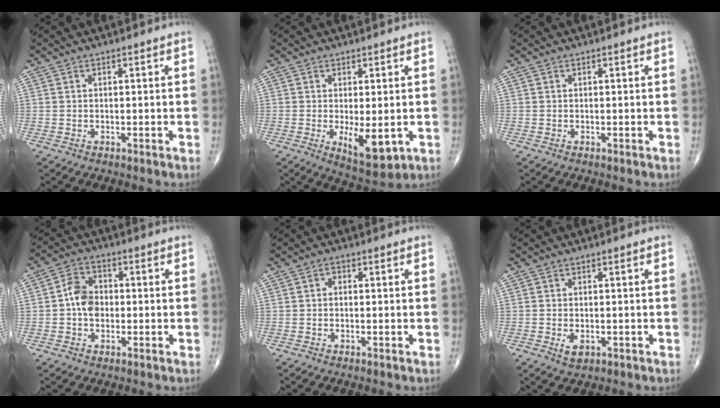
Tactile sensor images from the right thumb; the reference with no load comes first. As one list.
[{"total": 7.4, "force": [-1.4, 3.0, 6.6], "torque": [-0.090, -0.020, -0.010]}, {"total": 0.0}, {"total": 6.2, "force": [-0.5, 4.7, 4.0], "torque": [-0.054, 0.017, -0.019]}, {"total": 1.1, "force": [0.0, 0.9, 0.7], "torque": [-0.003, 0.004, -0.006]}, {"total": 2.6, "force": [-0.8, 1.5, 1.9], "torque": [-0.030, -0.002, -0.011]}]